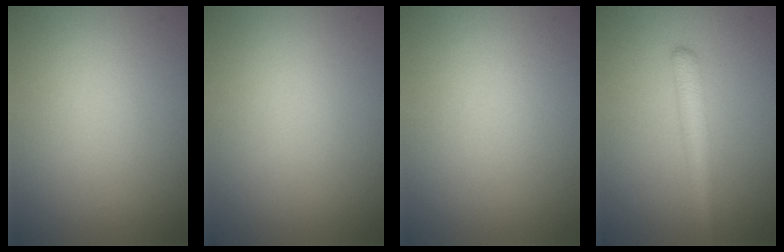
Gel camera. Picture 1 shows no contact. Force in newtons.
{"total": 0.0}
{"total": 0.0}
{"total": 2.8, "press": 2.8, "slide": 0.1}